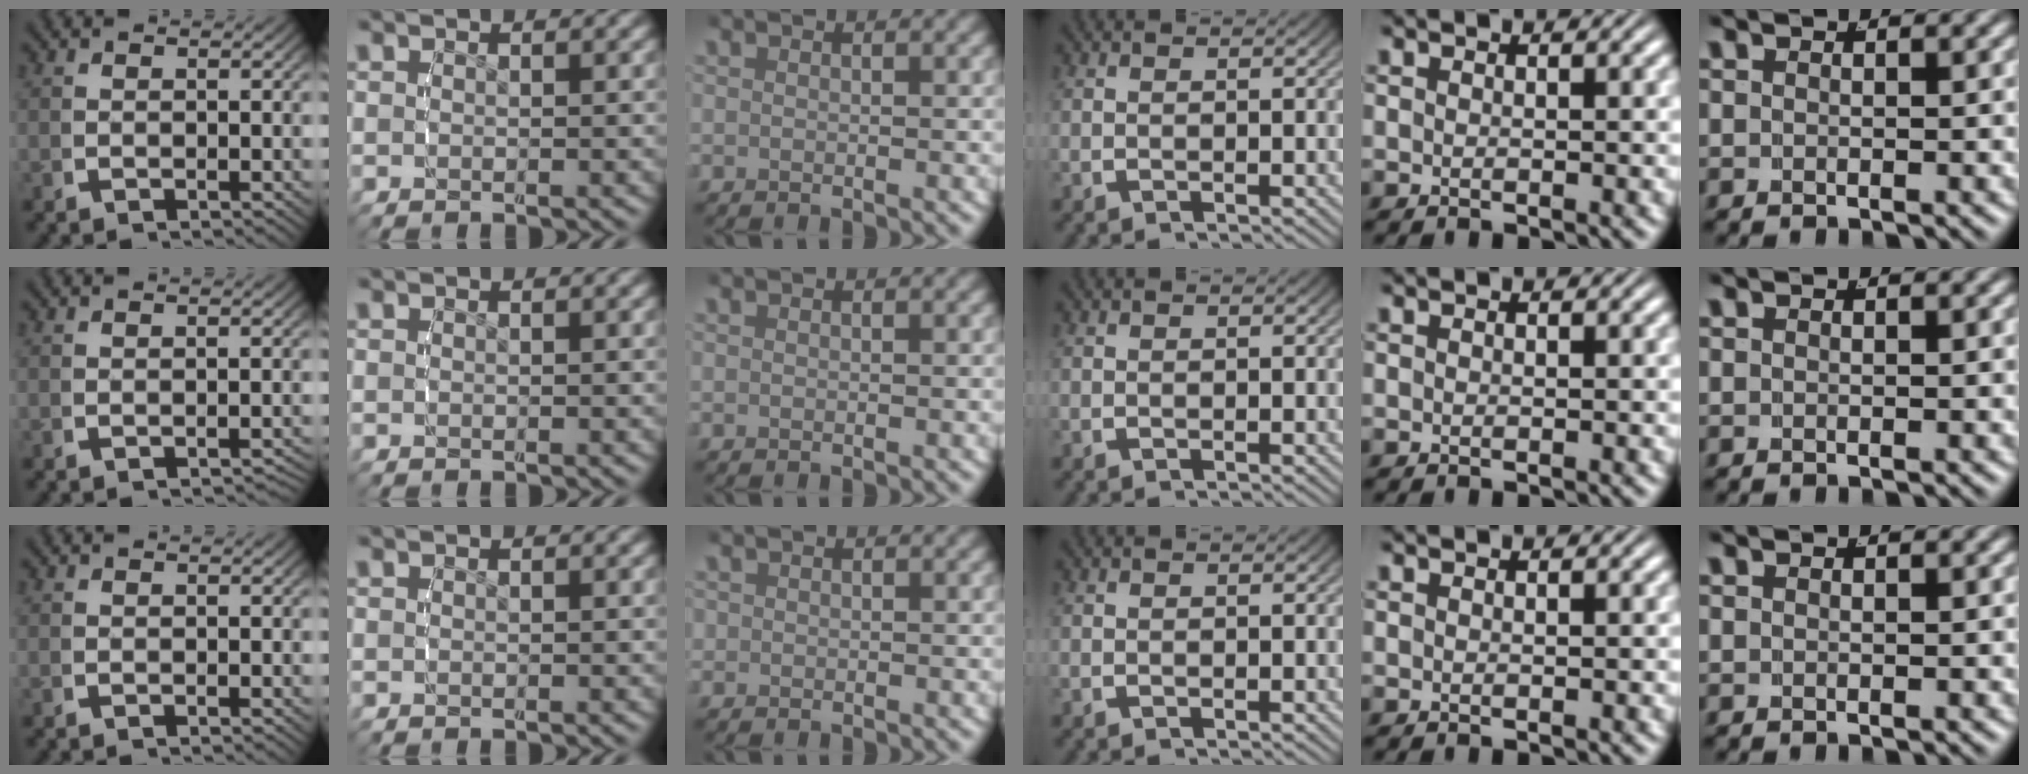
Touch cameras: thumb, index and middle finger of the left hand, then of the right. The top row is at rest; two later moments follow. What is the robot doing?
{"motion": "lift_and_place", "object": "condiment"}